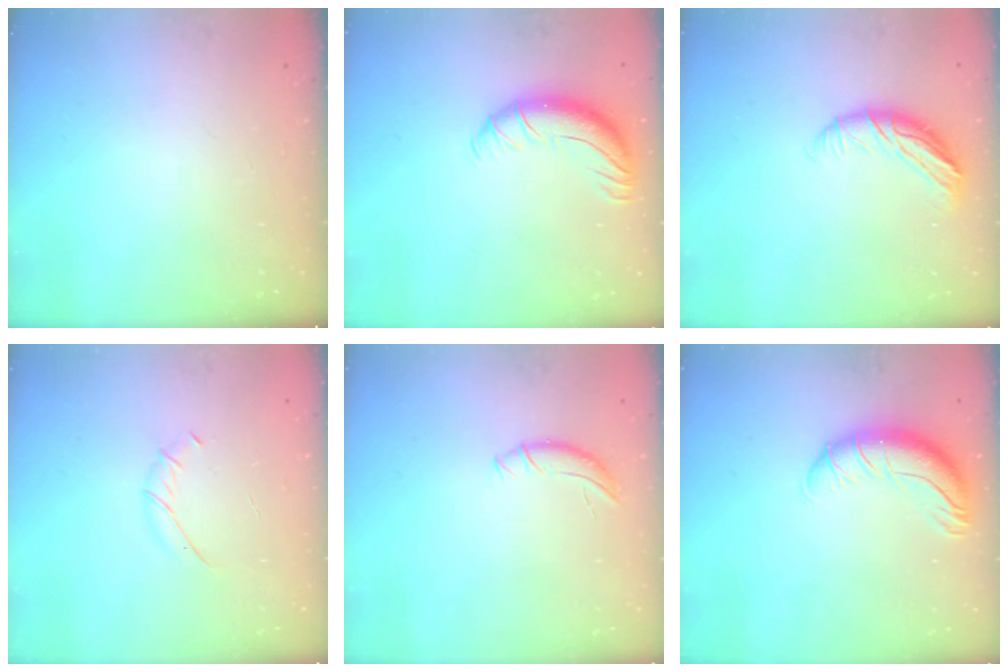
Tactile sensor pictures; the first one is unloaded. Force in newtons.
{"total": 10.5, "press": 10.2, "slide": 2.4}
{"total": 10.2, "press": 10.2, "slide": 0.1}
{"total": 3.9, "press": 3.8, "slide": 0.7}
{"total": 4.8, "press": 4.8, "slide": 0.3}
{"total": 12.1, "press": 11.8, "slide": 2.9}